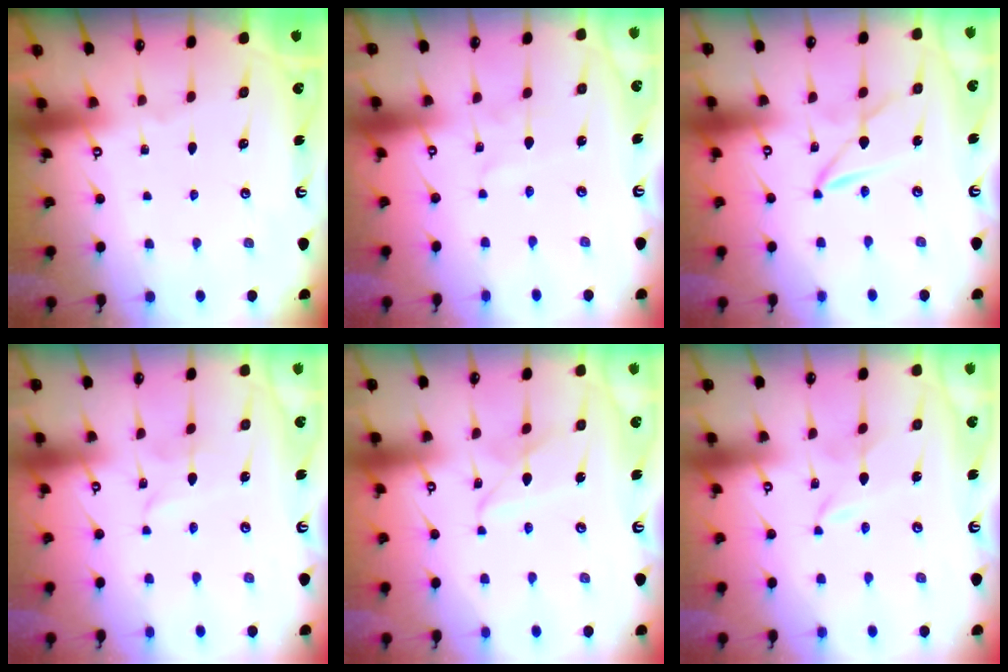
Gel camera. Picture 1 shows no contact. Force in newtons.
{"total": 1.9, "press": 1.9, "slide": 0.2}
{"total": 2.5, "press": 2.5, "slide": 0.3}
{"total": 2.7, "press": 2.7, "slide": 0.3}
{"total": 7.3, "press": 7.3, "slide": 0.5}
{"total": 1.6, "press": 1.6, "slide": 0.2}